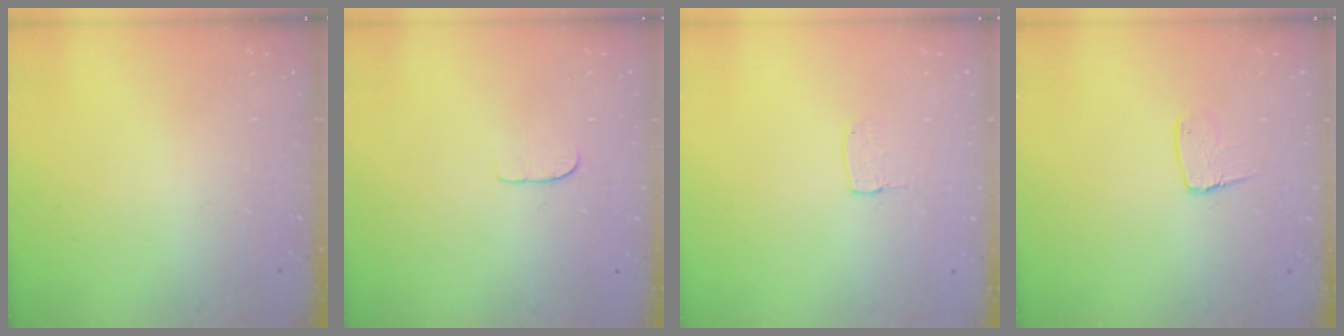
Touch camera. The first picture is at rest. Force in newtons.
{"total": 4.5, "press": 4.5, "slide": 0.3}
{"total": 3.3, "press": 3.3, "slide": 0.1}
{"total": 7.0, "press": 7.0, "slide": 0.5}